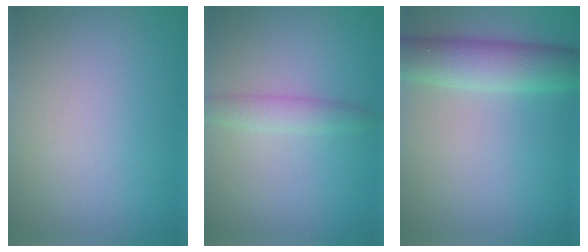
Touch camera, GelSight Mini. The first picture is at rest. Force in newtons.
{"total": 1.9, "press": 1.9, "slide": 0.2}
{"total": 5.2, "press": 5.2, "slide": 0.3}